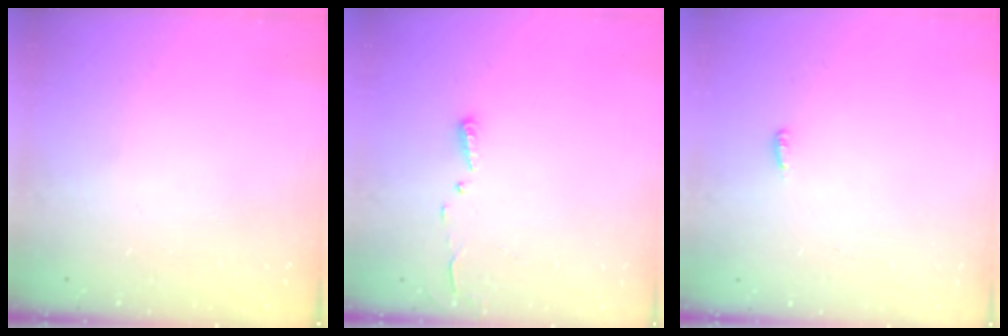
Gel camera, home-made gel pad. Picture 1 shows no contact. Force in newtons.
{"total": 3.0, "press": 2.9, "slide": 0.3}
{"total": 2.9, "press": 2.8, "slide": 0.9}